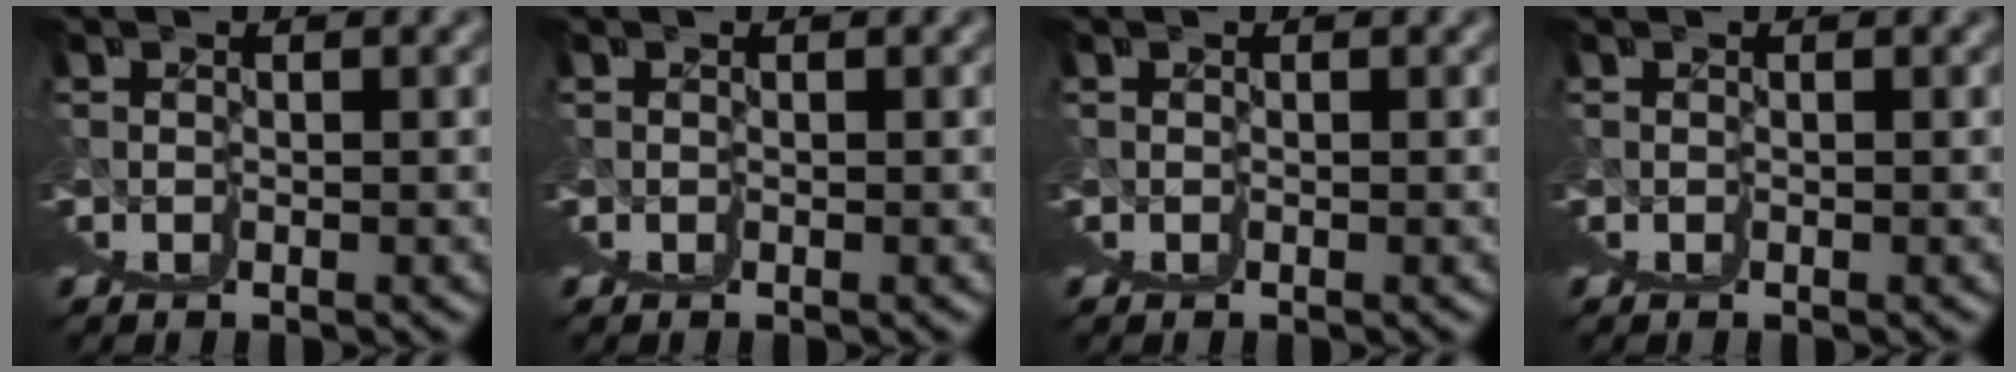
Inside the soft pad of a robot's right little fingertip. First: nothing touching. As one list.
[{"total": 0.0}, {"total": 0.0}, {"total": 0.0}]